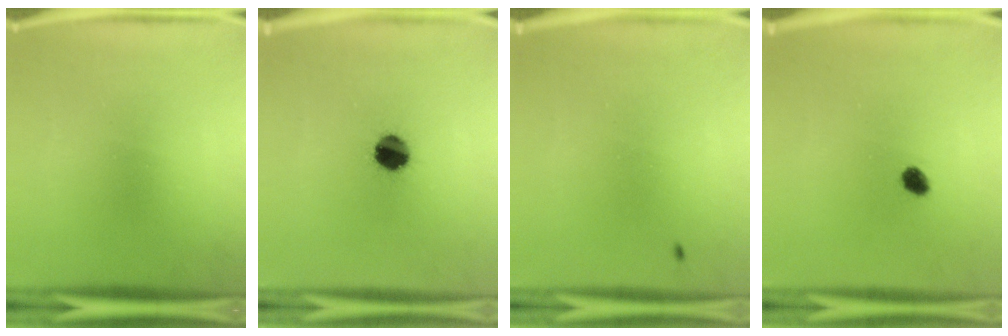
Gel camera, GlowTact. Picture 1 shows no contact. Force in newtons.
{"total": 8.0}
{"total": 0.8}
{"total": 2.2}